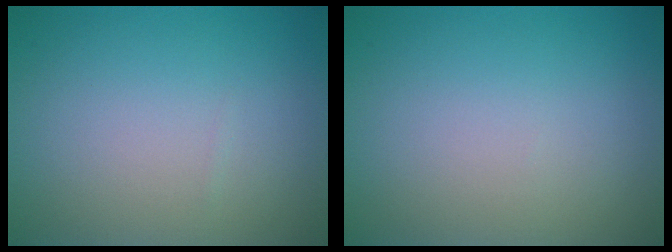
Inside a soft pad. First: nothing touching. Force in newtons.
{"total": 0.0}